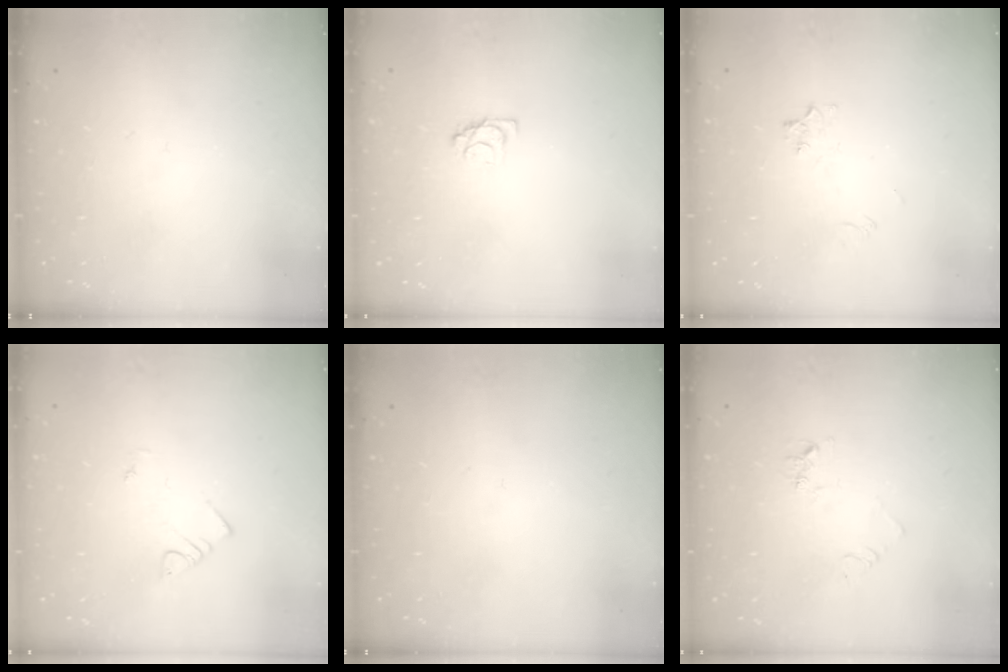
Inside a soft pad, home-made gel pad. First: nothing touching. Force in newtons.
{"total": 3.6, "press": 3.6, "slide": 0.4}
{"total": 4.3, "press": 4.2, "slide": 0.5}
{"total": 2.1, "press": 2.1, "slide": 0.4}
{"total": 0.0}
{"total": 5.1, "press": 5.0, "slide": 0.5}